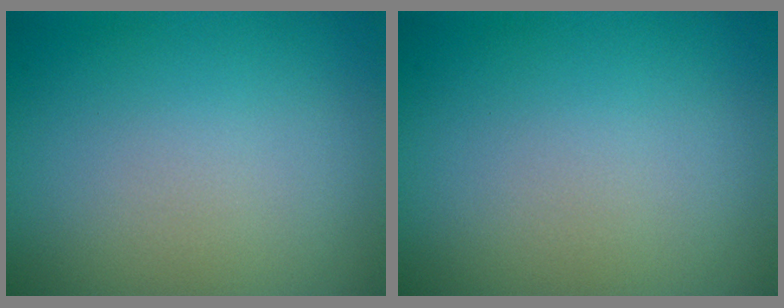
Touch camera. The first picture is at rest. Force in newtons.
{"total": 0.0}